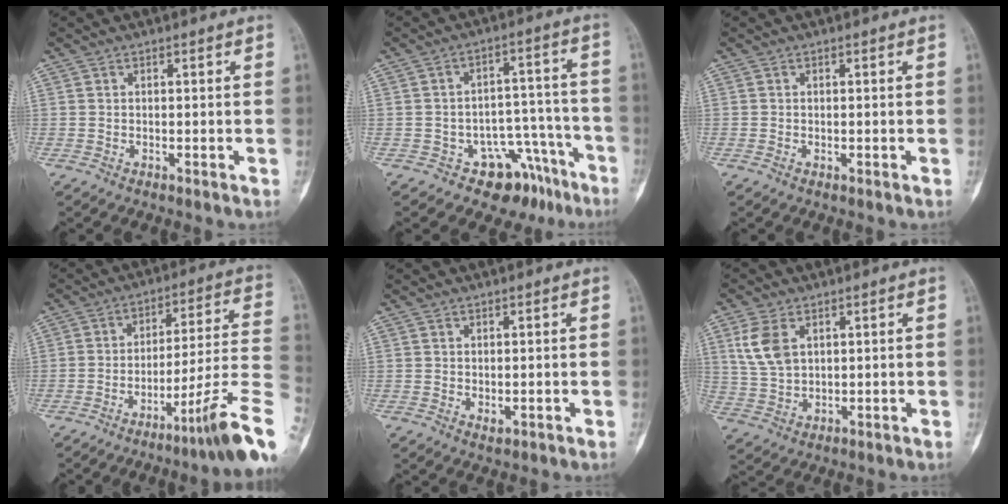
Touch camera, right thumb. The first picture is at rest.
{"total": 10.5, "force": [-7.2, 6.8, 3.4], "torque": [0.003, 0.093, -0.098]}
{"total": 0.0}
{"total": 18.4, "force": [-8.9, 1.2, 16.1], "torque": [-0.208, 0.058, -0.129]}
{"total": 0.9, "force": [0.0, 0.6, 0.7], "torque": [-0.010, -0.003, 0.003]}
{"total": 7.7, "force": [2.9, 4.8, 5.2], "torque": [-0.101, -0.006, 0.066]}